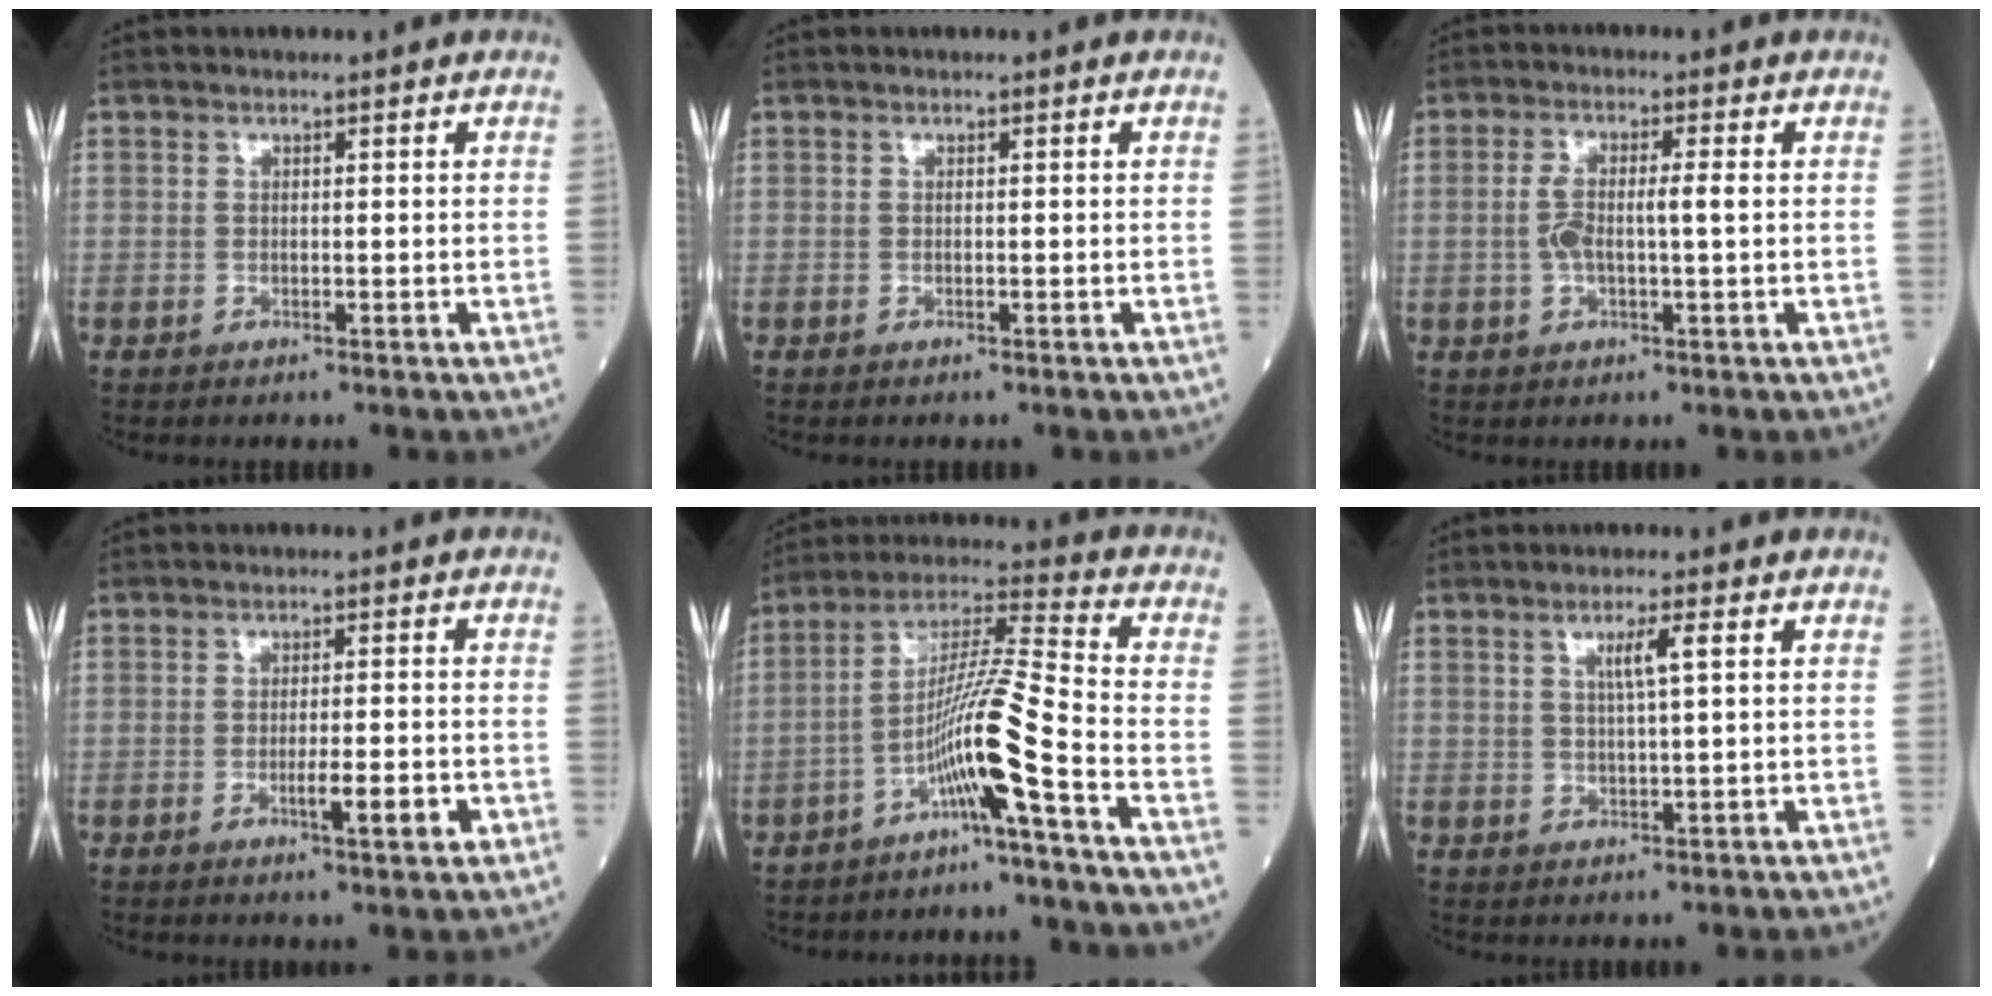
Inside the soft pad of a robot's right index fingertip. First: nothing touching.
{"total": 0.0}
{"total": 5.1, "force": [0.1, 0.9, 5.0], "torque": [-0.108, 0.012, 0.001]}
{"total": 4.6, "force": [-1.6, 0.4, 4.3], "torque": [-0.061, -0.003, -0.023]}
{"total": 10.4, "force": [-4.8, -1.4, 9.1], "torque": [-0.175, 0.009, -0.094]}
{"total": 3.3, "force": [1.3, -0.2, 3.0], "torque": [-0.050, 0.000, 0.022]}